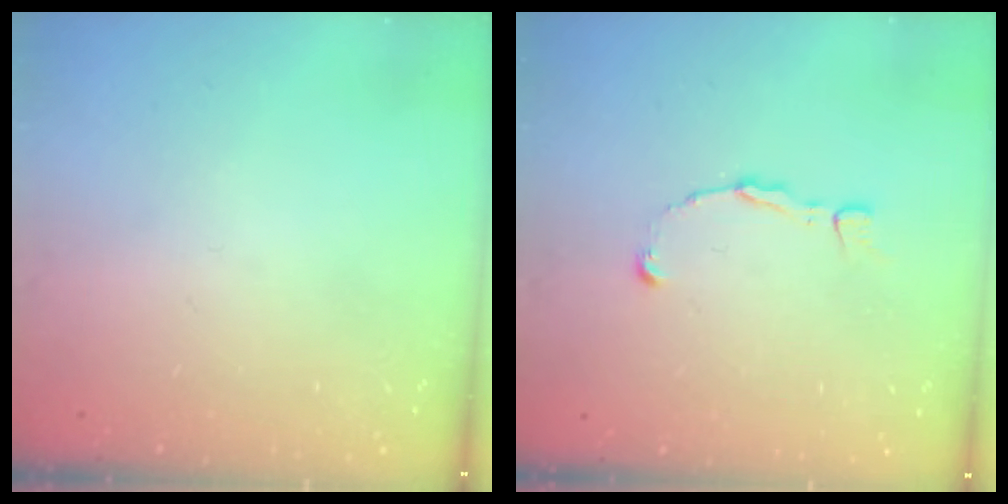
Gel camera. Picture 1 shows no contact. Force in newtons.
{"total": 1.8, "press": 1.8, "slide": 0.1}